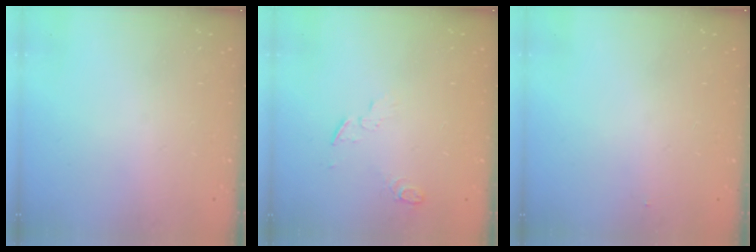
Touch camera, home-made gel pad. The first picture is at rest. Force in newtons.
{"total": 4.7, "press": 4.7, "slide": 0.6}
{"total": 5.7, "press": 1.1, "slide": 5.6}